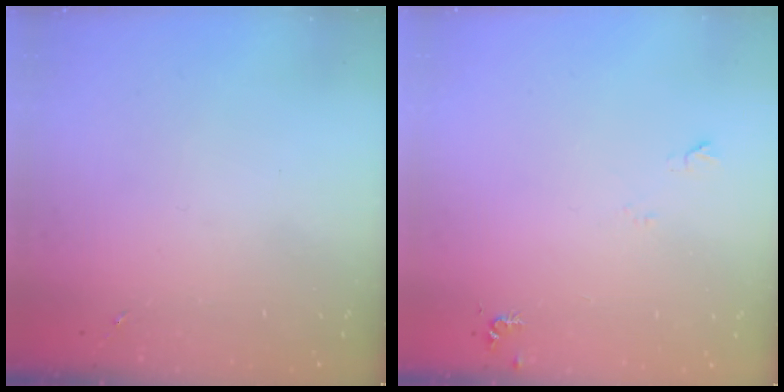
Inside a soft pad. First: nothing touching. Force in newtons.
{"total": 5.5, "press": 5.5, "slide": 0.7}